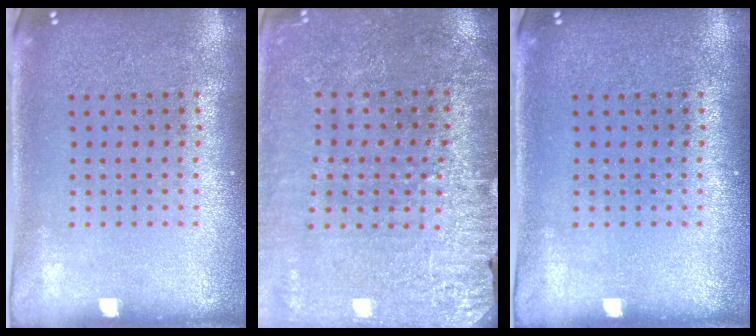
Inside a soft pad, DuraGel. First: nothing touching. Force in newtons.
{"total": 2.9, "press": 2.9, "slide": 0.3}
{"total": 0.0}